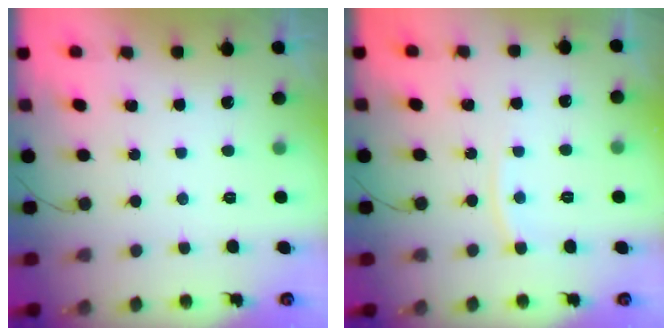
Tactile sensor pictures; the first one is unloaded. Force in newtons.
{"total": 6.2, "press": 6.2, "slide": 0.5}